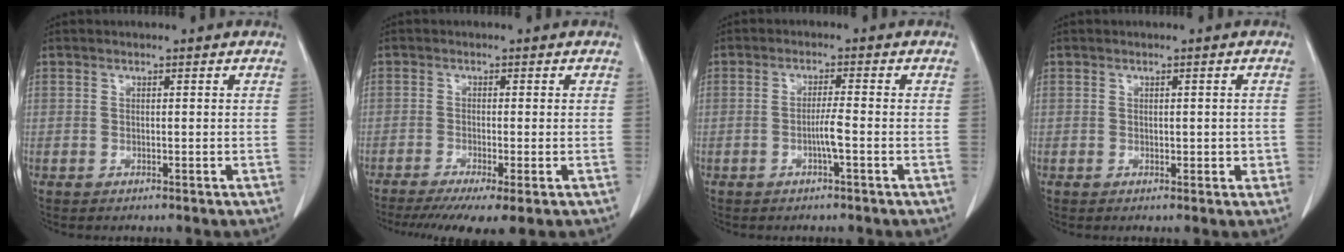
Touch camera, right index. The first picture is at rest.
{"total": 8.1, "force": [-5.6, 0.7, 5.8], "torque": [-0.089, -0.017, -0.092]}
{"total": 2.6, "force": [-0.8, -0.3, 2.4], "torque": [-0.041, 0.001, -0.015]}
{"total": 1.7, "force": [0.0, 1.2, 1.3], "torque": [-0.011, 0.008, 0.006]}